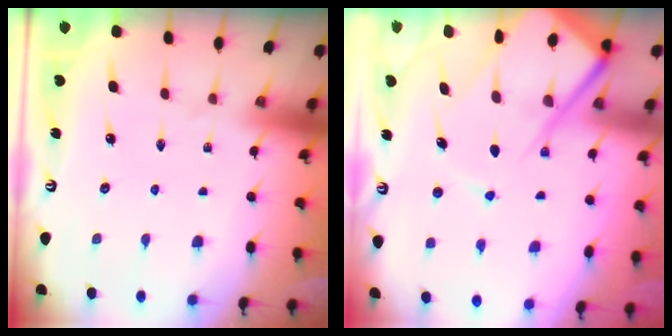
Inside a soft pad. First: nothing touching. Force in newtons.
{"total": 16.8, "press": 16.7, "slide": 1.9}